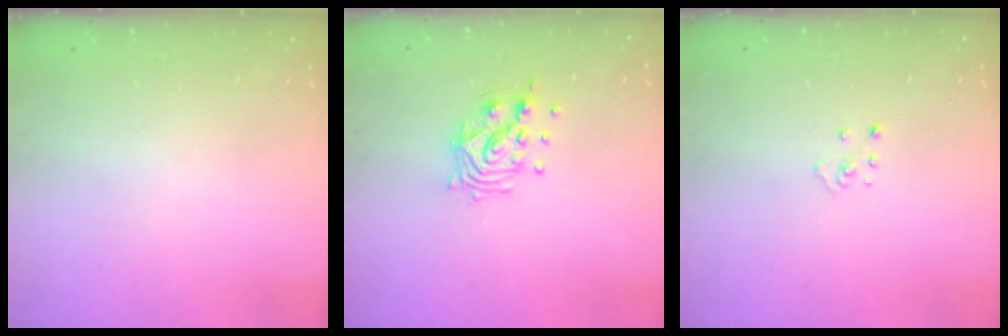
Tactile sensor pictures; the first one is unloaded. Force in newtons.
{"total": 10.6, "press": 10.6, "slide": 0.5}
{"total": 2.9, "press": 2.9, "slide": 0.2}